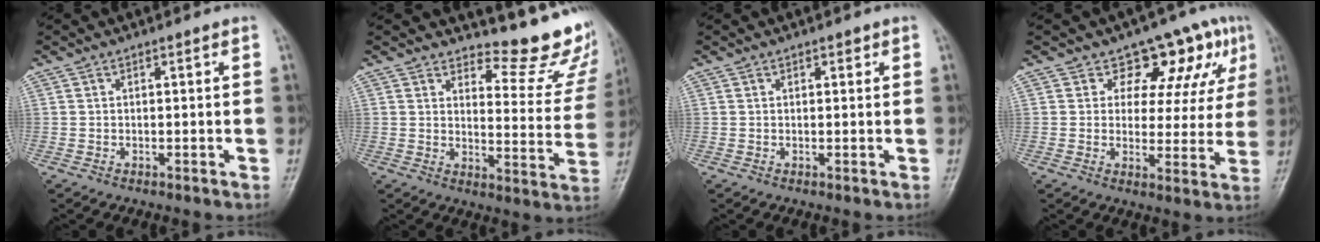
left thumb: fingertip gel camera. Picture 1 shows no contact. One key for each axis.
{"total": 15.4, "fx": 13.3, "fy": 5.0, "fz": 5.9, "tx": -0.024, "ty": -0.131, "tz": 0.145}
{"total": 0.9, "fx": 0.5, "fy": 0.5, "fz": 0.5, "tx": 0.000, "ty": -0.001, "tz": 0.005}
{"total": 11.7, "fx": 6.8, "fy": 7.1, "fz": 6.3, "tx": -0.024, "ty": -0.026, "tz": 0.081}